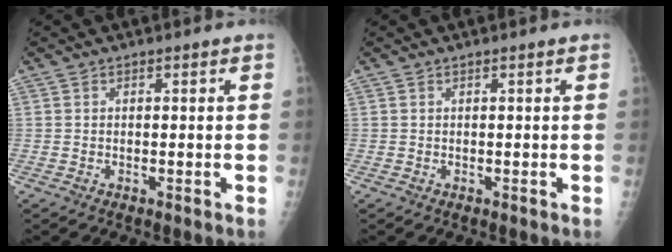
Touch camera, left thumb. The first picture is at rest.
{"total": 0.0}